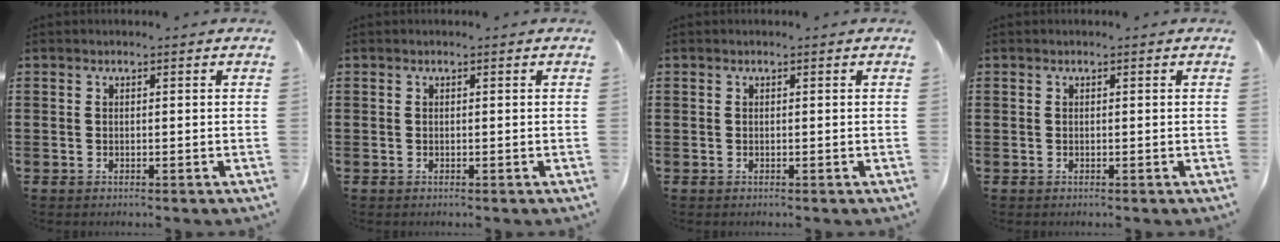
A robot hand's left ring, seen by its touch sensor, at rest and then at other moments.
{"total": 0.0}
{"total": 0.0}
{"total": 0.0}